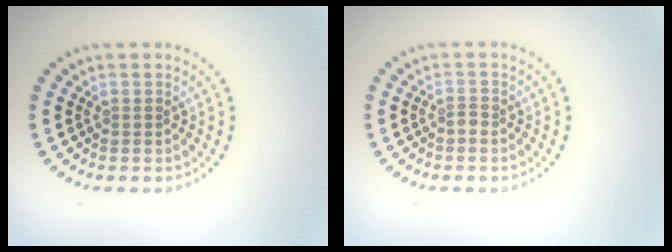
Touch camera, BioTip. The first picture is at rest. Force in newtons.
{"total": 0.9, "press": 0.6, "slide": 0.6}